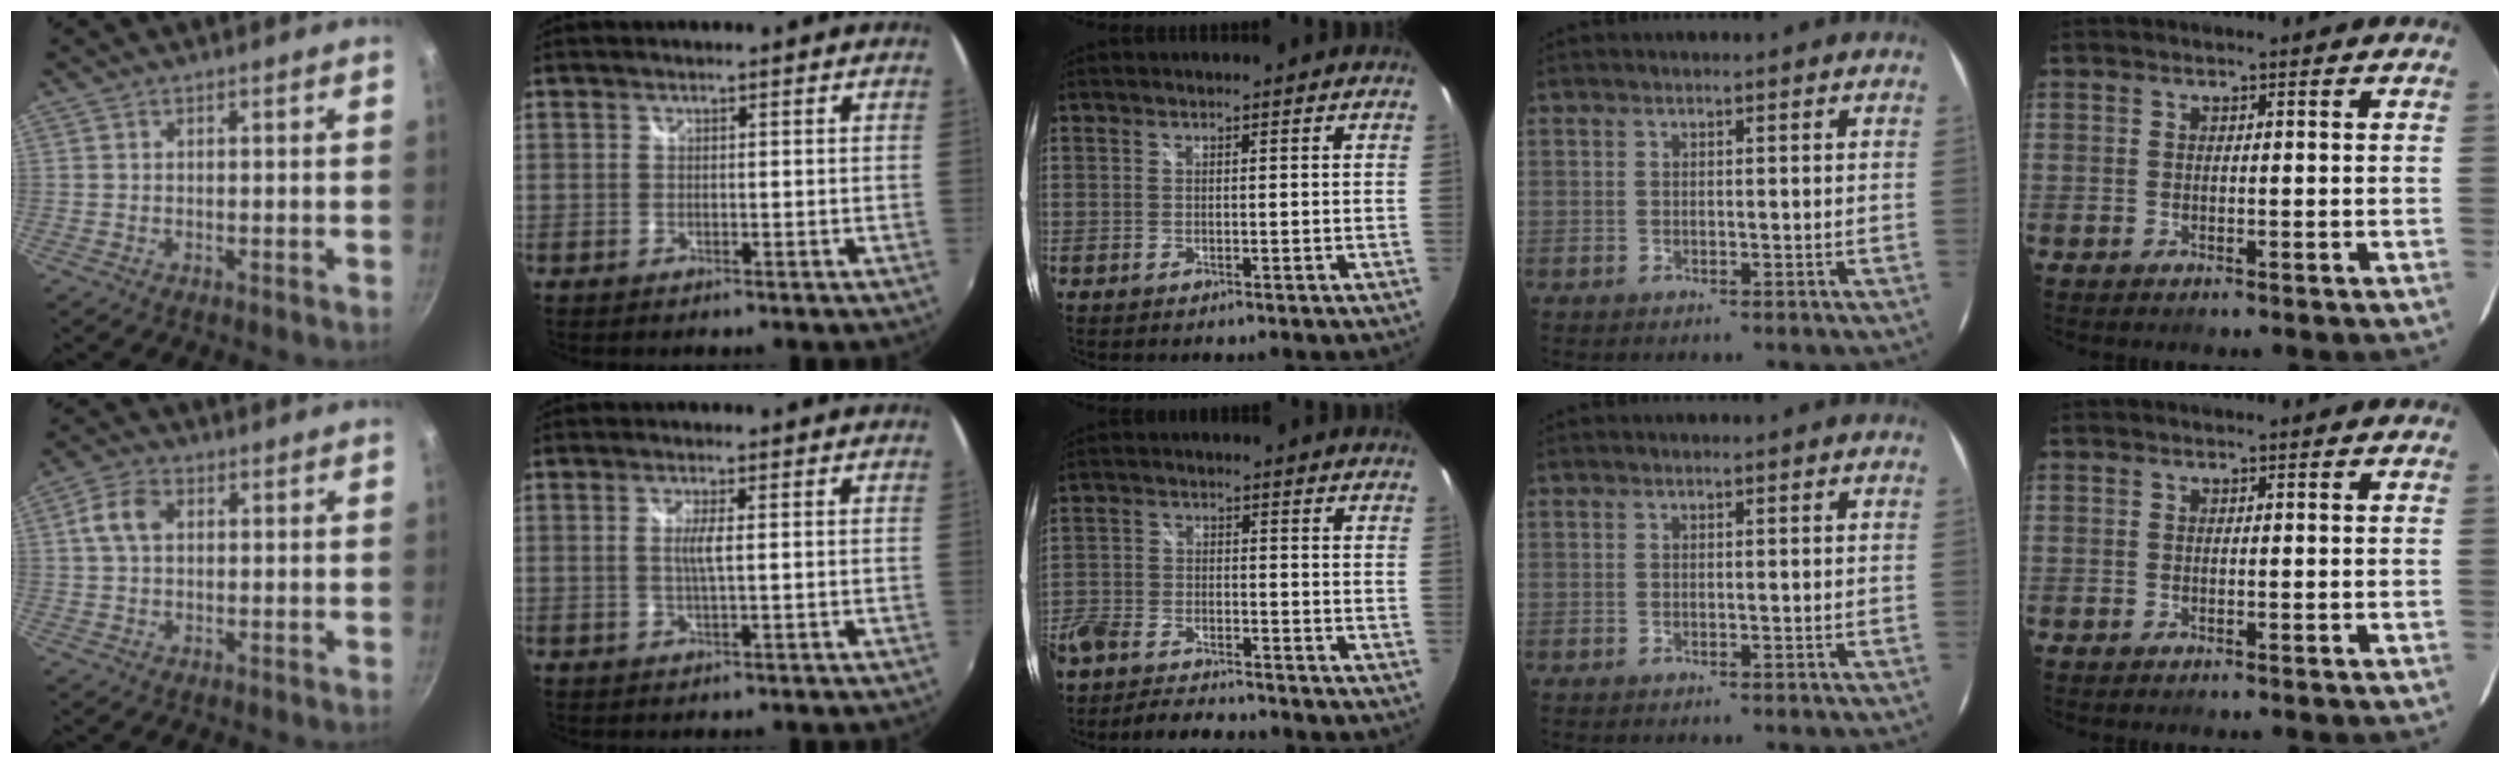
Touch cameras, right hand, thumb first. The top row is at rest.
{"thumb": {"total": 5.6, "force": [1.1, 3.7, 4.1], "torque": [-0.081, 0.014, 0.016]}, "index": {"total": 2.8, "force": [0.2, 0.0, 2.7], "torque": [-0.052, -0.003, 0.002]}, "middle": {"total": 11.3, "force": [-9.5, 4.2, 4.5], "torque": [-0.128, -0.011, -0.164]}}